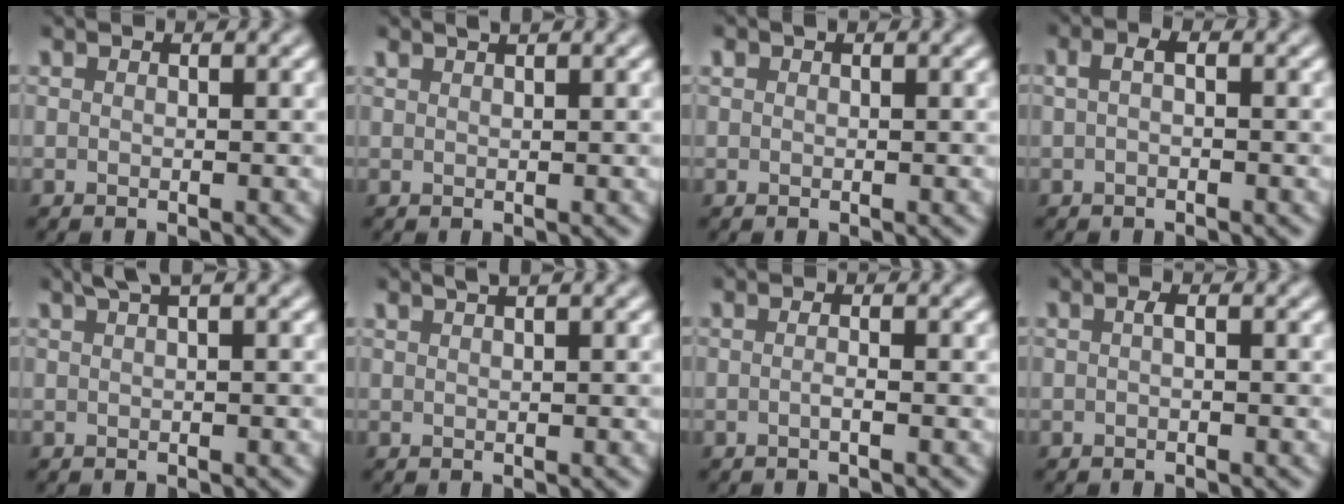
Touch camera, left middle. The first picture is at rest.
{"total": 1.1, "force": [0.9, 0.2, 0.5], "torque": [-0.005, 0.001, 0.012]}
{"total": 0.5, "force": [0.3, 0.4, 0.2], "torque": [0.002, 0.000, 0.003]}
{"total": 1.2, "force": [-0.1, 0.4, 1.1], "torque": [-0.025, 0.004, -0.003]}
{"total": 2.1, "force": [1.3, 0.4, 1.6], "torque": [-0.023, 0.008, 0.020]}
{"total": 1.4, "force": [1.1, 0.3, 0.9], "torque": [-0.009, 0.002, 0.012]}
{"total": 0.9, "force": [-0.2, 0.2, 0.9], "torque": [-0.013, -0.003, -0.007]}
{"total": 0.6, "force": [-0.1, 0.1, 0.6], "torque": [-0.012, 0.001, -0.001]}